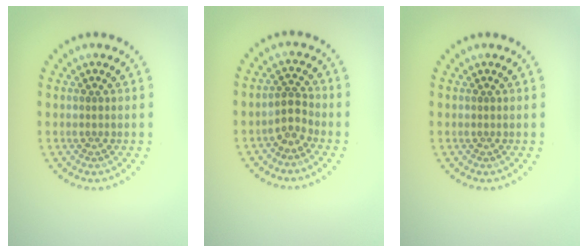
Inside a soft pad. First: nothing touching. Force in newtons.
{"total": 1.7, "press": 1.5, "slide": 0.9}
{"total": 0.0}